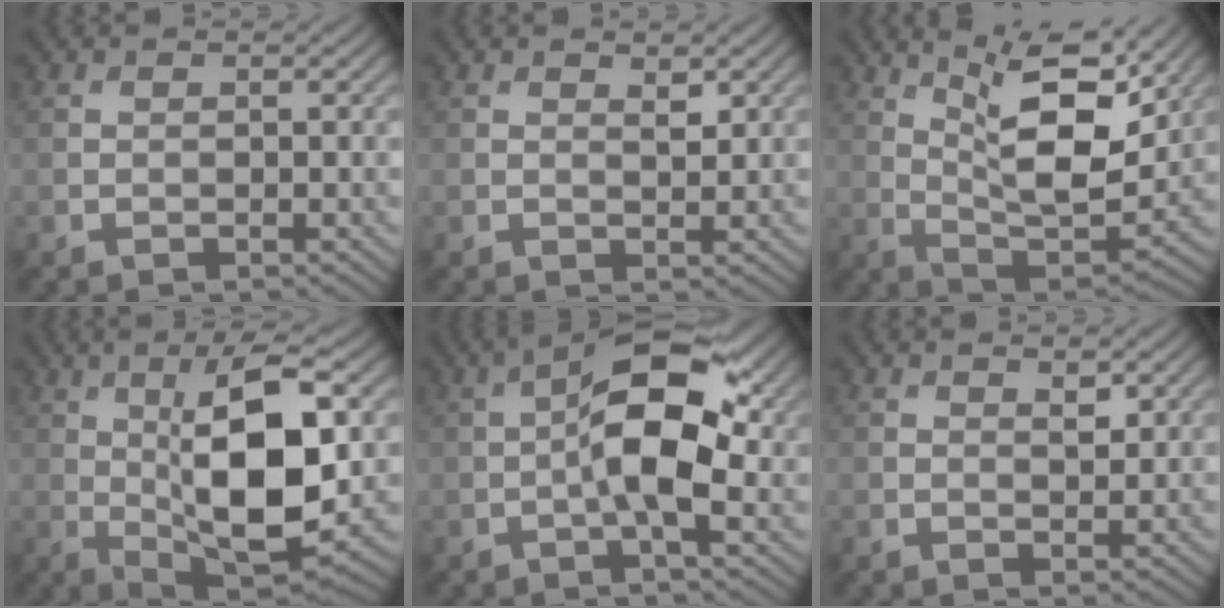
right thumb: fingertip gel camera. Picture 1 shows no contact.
{"total": 1.4, "force": [0.9, 0.4, 0.9], "torque": [-0.018, -0.004, 0.017]}
{"total": 11.8, "force": [6.3, 3.4, 9.4], "torque": [-0.173, -0.006, 0.113]}
{"total": 14.0, "force": [0.8, 4.8, 13.1], "torque": [-0.214, 0.000, 0.013]}
{"total": 9.9, "force": [-0.2, 3.7, 9.2], "torque": [-0.164, 0.014, -0.013]}
{"total": 1.4, "force": [0.9, 0.4, 1.0], "torque": [-0.019, -0.003, 0.017]}